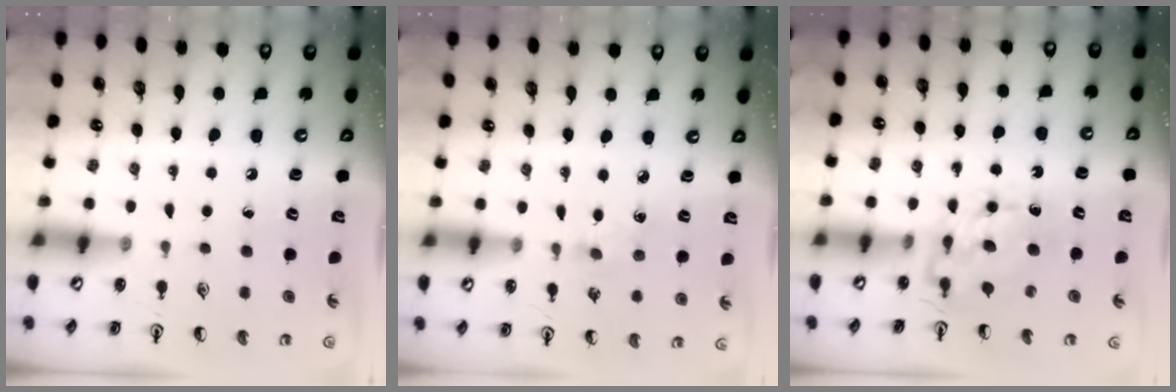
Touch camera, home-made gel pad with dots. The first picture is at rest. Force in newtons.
{"total": 2.9, "press": 2.9, "slide": 0.4}
{"total": 7.7, "press": 7.6, "slide": 0.6}